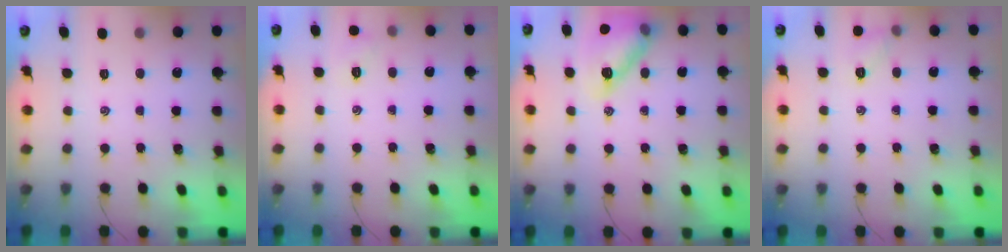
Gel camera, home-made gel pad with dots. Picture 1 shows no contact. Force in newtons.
{"total": 5.6, "press": 5.4, "slide": 1.6}
{"total": 15.5, "press": 15.4, "slide": 1.8}
{"total": 6.0, "press": 5.7, "slide": 1.8}